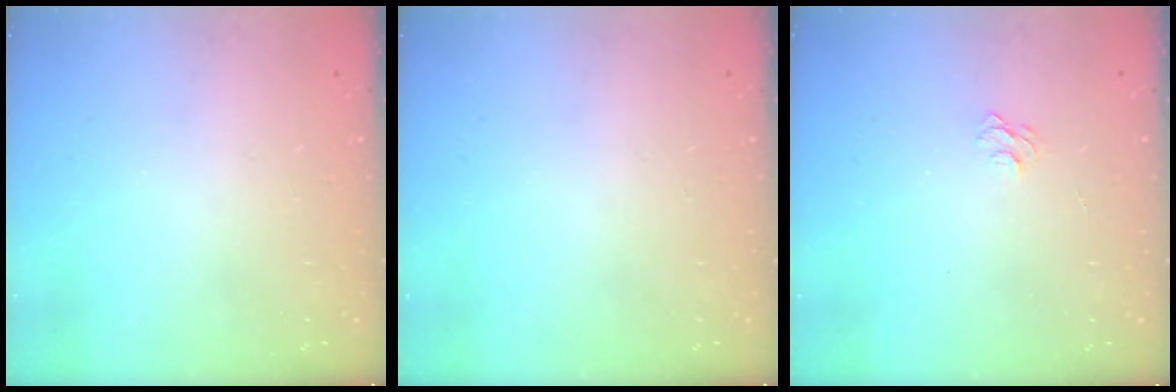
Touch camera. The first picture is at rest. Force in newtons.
{"total": 0.0}
{"total": 3.5, "press": 3.5, "slide": 0.3}